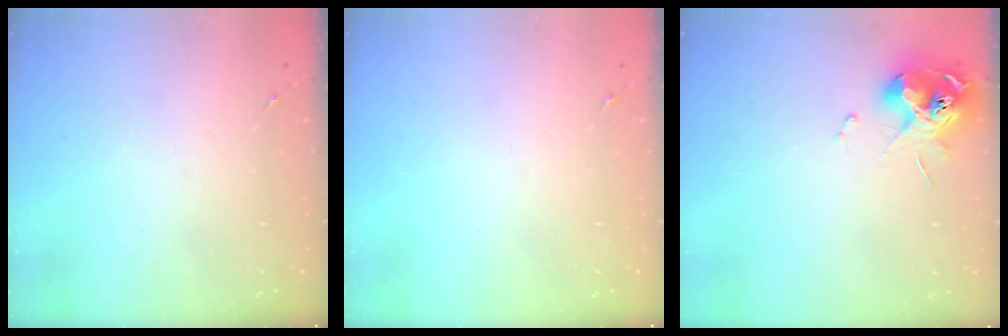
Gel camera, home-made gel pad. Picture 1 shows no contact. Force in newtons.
{"total": 0.0}
{"total": 10.7, "press": 10.6, "slide": 0.9}